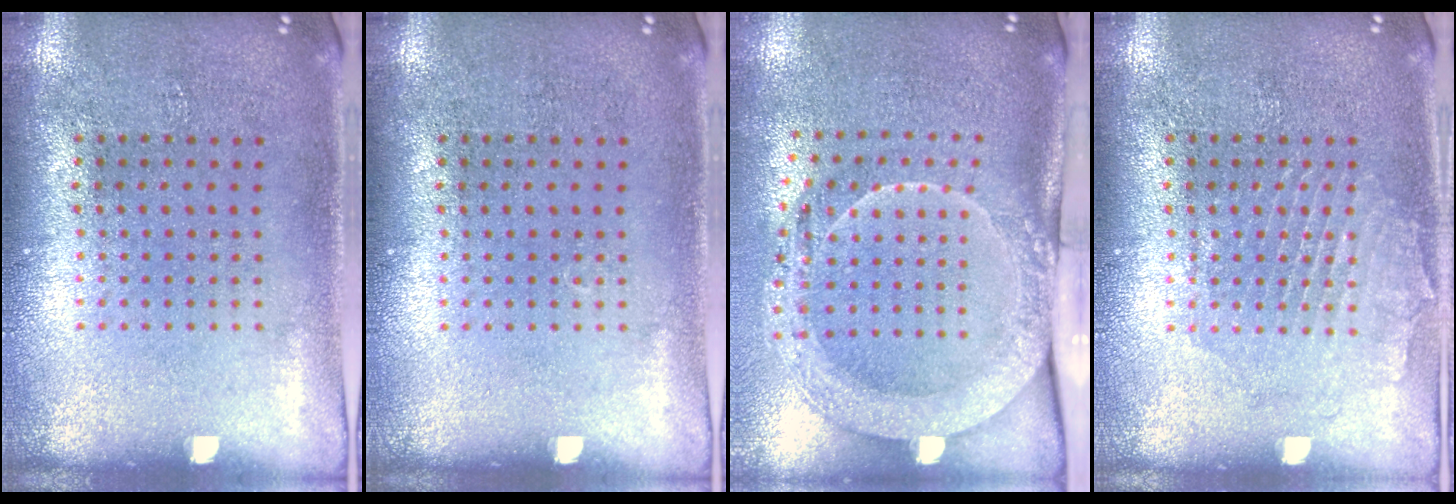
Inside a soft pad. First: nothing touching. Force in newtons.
{"total": 0.0}
{"total": 2.1, "press": 2.0, "slide": 0.5}
{"total": 1.4, "press": 1.4, "slide": 0.0}